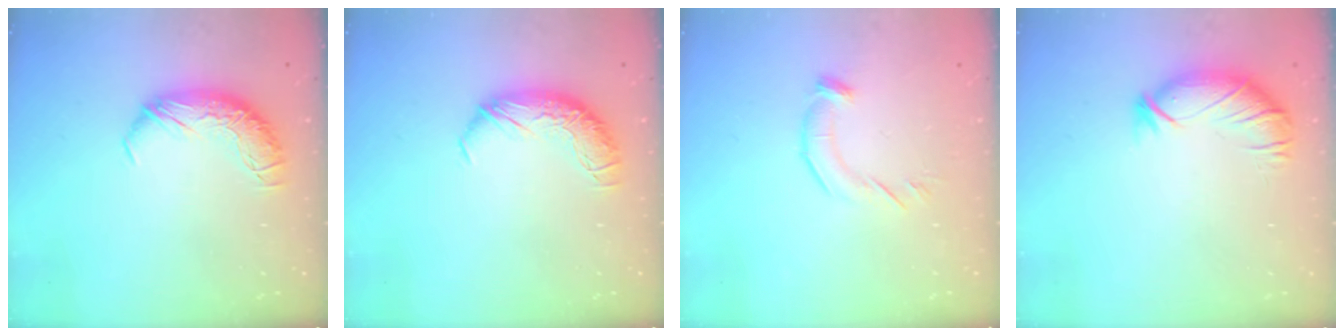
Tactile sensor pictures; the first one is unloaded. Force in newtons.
{"total": 0.0}
{"total": 3.4, "press": 3.3, "slide": 0.7}
{"total": 2.9, "press": 2.4, "slide": 1.7}